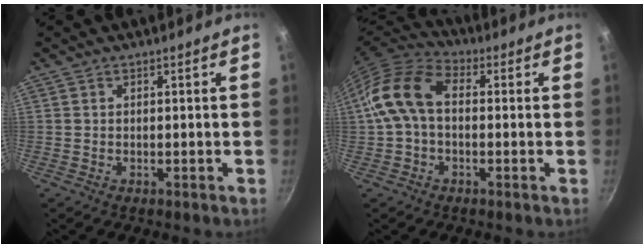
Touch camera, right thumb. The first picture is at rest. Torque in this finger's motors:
{"motor_torque": [0.15, 1.79, 1.05, -0.25, 0.17]}